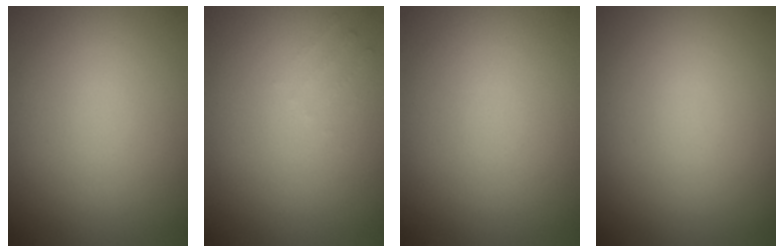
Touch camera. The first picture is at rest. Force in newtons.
{"total": 0.8, "press": 0.8, "slide": 0.2}
{"total": 0.0}
{"total": 0.0}